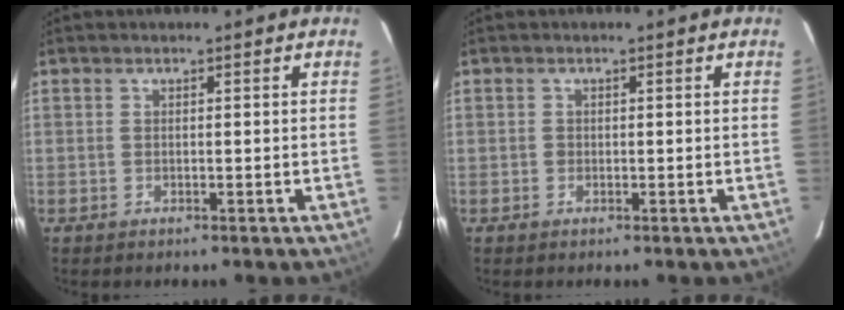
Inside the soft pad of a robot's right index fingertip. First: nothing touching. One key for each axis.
{"total": 0.5, "fx": -0.2, "fy": 0.5, "fz": 0.0, "tx": 0.003, "ty": 0.000, "tz": -0.004}